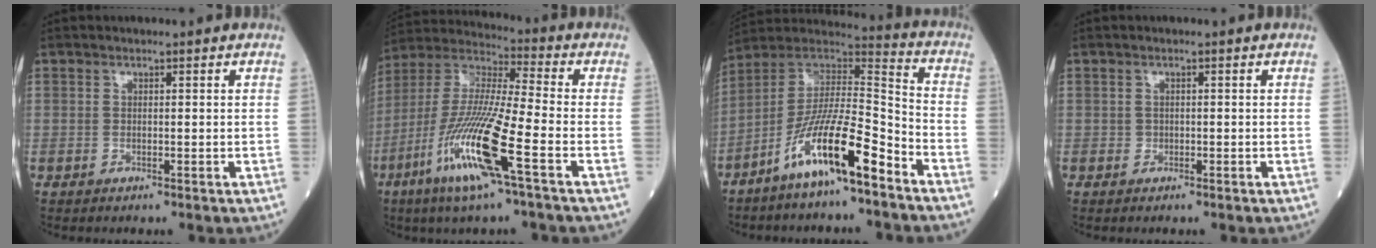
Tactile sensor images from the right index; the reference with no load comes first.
{"total": 16.4, "force": [-7.1, 0.5, 14.8], "torque": [-0.312, -0.024, -0.141]}
{"total": 14.6, "force": [-8.6, 1.8, 11.7], "torque": [-0.217, 0.006, -0.157]}
{"total": 0.5, "force": [-0.2, 0.5, 0.1], "torque": [0.000, 0.004, -0.004]}